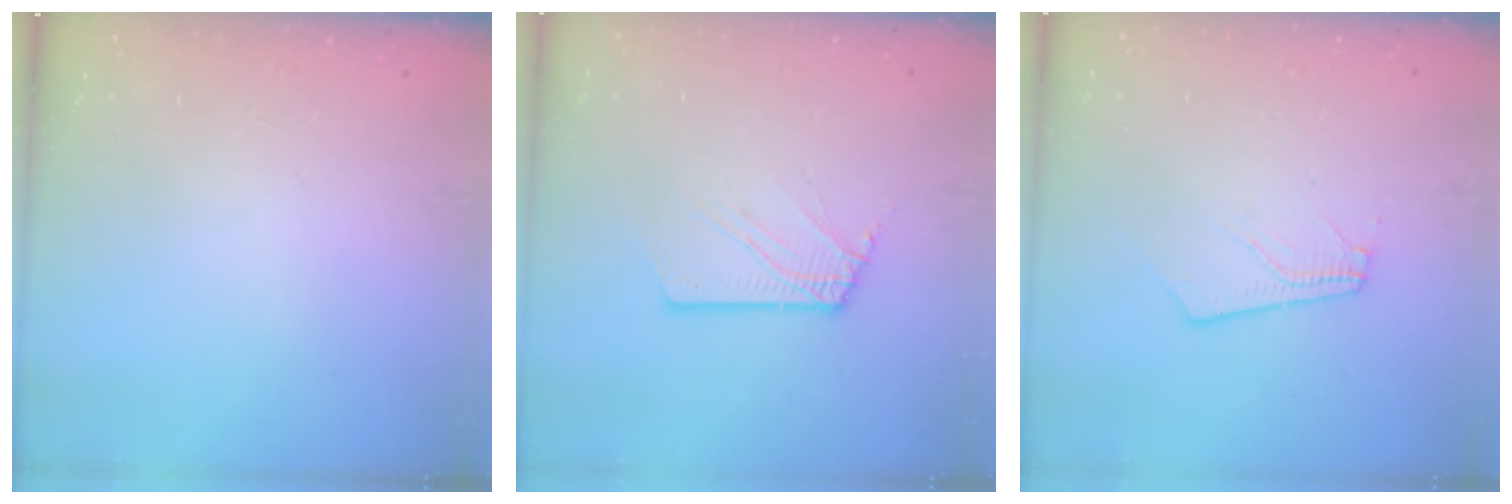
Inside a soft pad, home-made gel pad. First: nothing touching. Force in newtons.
{"total": 2.5, "press": 2.5, "slide": 0.3}
{"total": 4.9, "press": 4.9, "slide": 0.7}